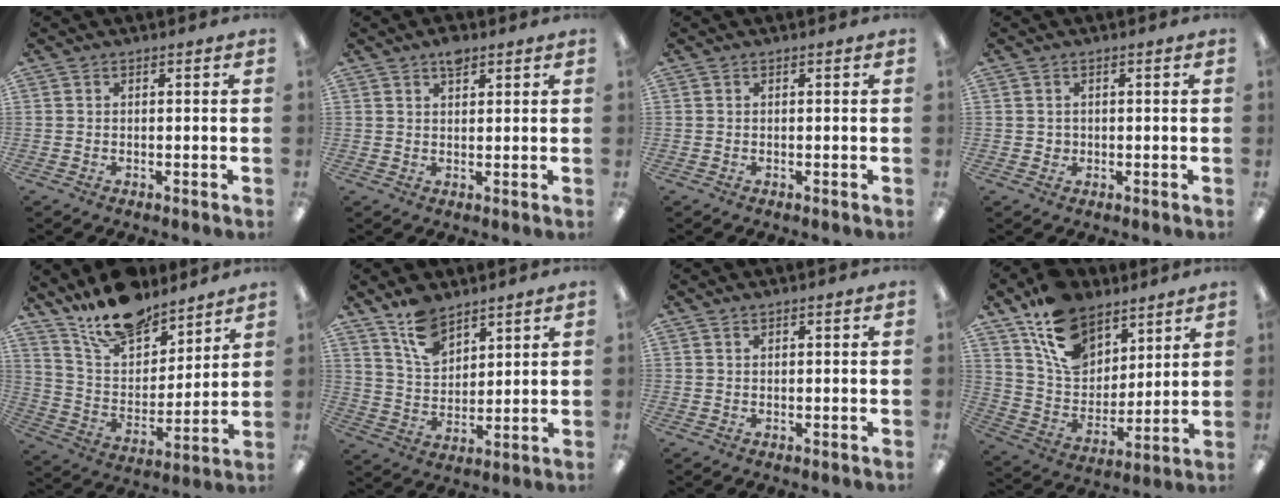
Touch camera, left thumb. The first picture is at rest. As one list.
[{"total": 3.3, "force": [2.4, 1.5, 1.7], "torque": [-0.014, -0.008, 0.038]}, {"total": 0.0}, {"total": 1.3, "force": [0.3, 1.2, 0.3], "torque": [-0.008, 0.005, 0.003]}, {"total": 16.4, "force": [13.9, 6.6, 5.7], "torque": [-0.117, -0.091, 0.255]}, {"total": 10.1, "force": [7.4, 5.5, 4.2], "torque": [-0.083, -0.034, 0.140]}, {"total": 0.7, "force": [0.5, 0.3, 0.3], "torque": [-0.008, 0.002, 0.010]}, {"total": 16.7, "force": [10.4, 10.8, 7.2], "torque": [-0.132, -0.055, 0.201]}]